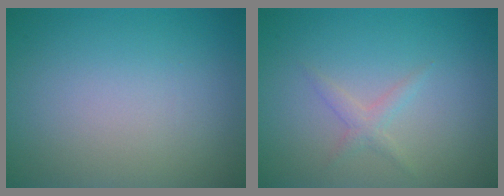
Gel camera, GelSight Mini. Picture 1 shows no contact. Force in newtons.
{"total": 1.3, "press": 1.3, "slide": 0.1}